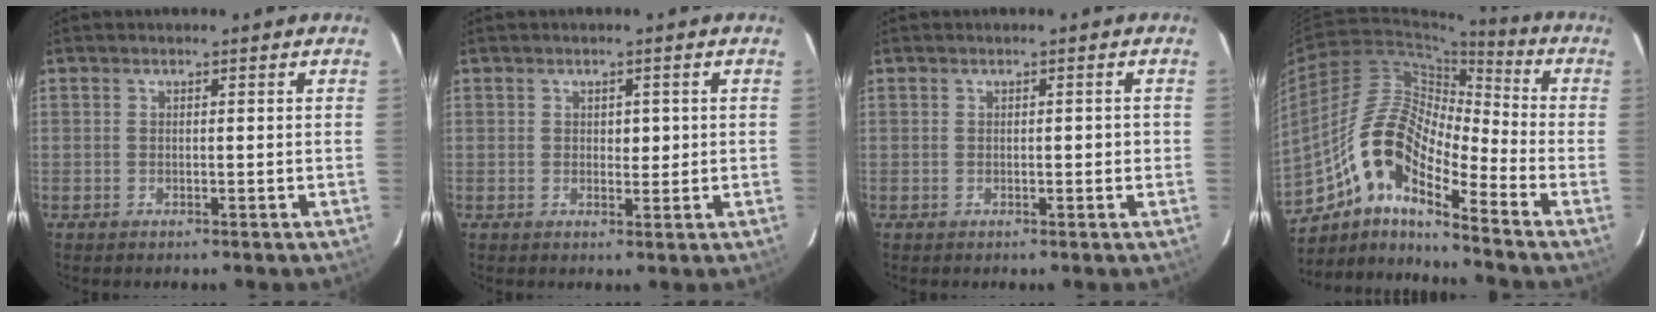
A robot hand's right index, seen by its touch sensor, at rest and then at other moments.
{"total": 2.0, "force": [0.3, 1.3, 1.5], "torque": [-0.017, 0.000, 0.006]}
{"total": 1.2, "force": [-0.1, 0.6, 1.0], "torque": [-0.012, 0.002, -0.001]}
{"total": 13.2, "force": [-8.5, 3.0, 9.7], "torque": [-0.187, 0.029, -0.152]}